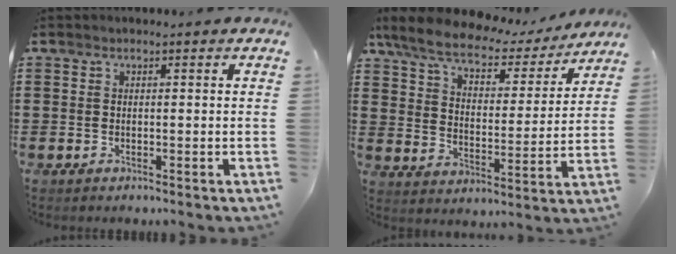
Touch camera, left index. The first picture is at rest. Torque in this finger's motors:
{"motor_torque": [2.14, 0.00, 0.50, 0.17]}